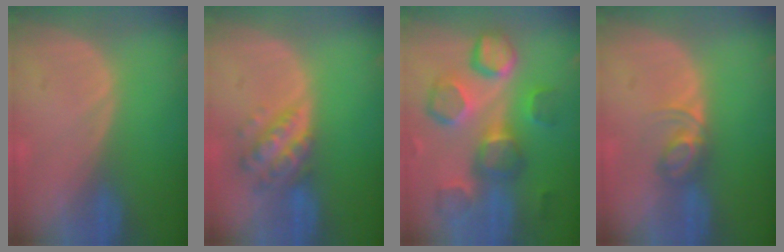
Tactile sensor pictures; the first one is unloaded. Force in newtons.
{"total": 6.4, "press": 5.7, "slide": 2.8}
{"total": 10.6, "press": 10.3, "slide": 2.2}
{"total": 3.9, "press": 3.8, "slide": 0.5}